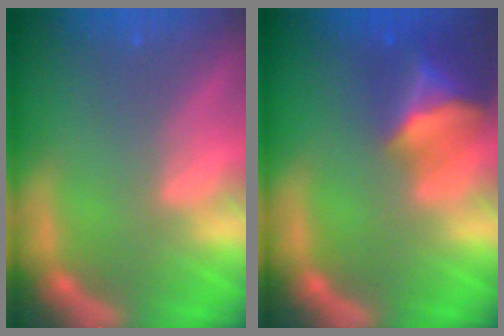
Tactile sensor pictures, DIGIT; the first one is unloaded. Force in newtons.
{"total": 7.5}